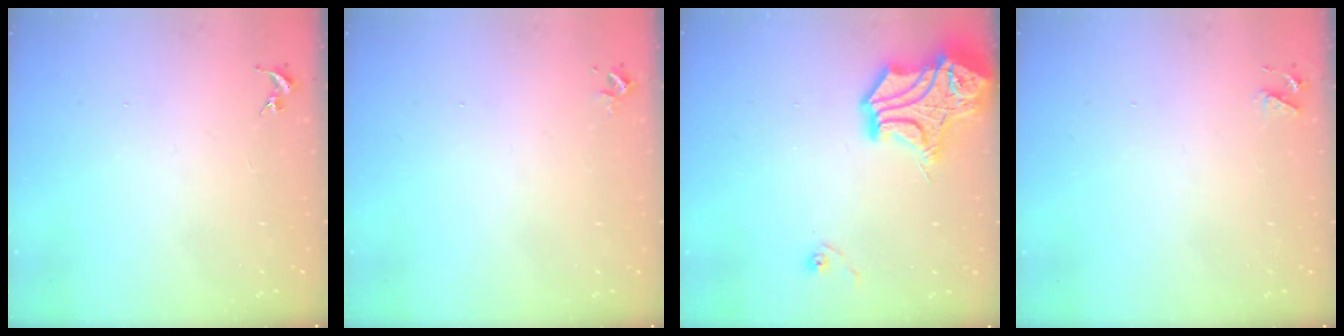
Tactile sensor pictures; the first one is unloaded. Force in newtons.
{"total": 2.4, "press": 2.4, "slide": 0.3}
{"total": 21.1, "press": 21.0, "slide": 2.6}
{"total": 4.1, "press": 4.0, "slide": 0.7}